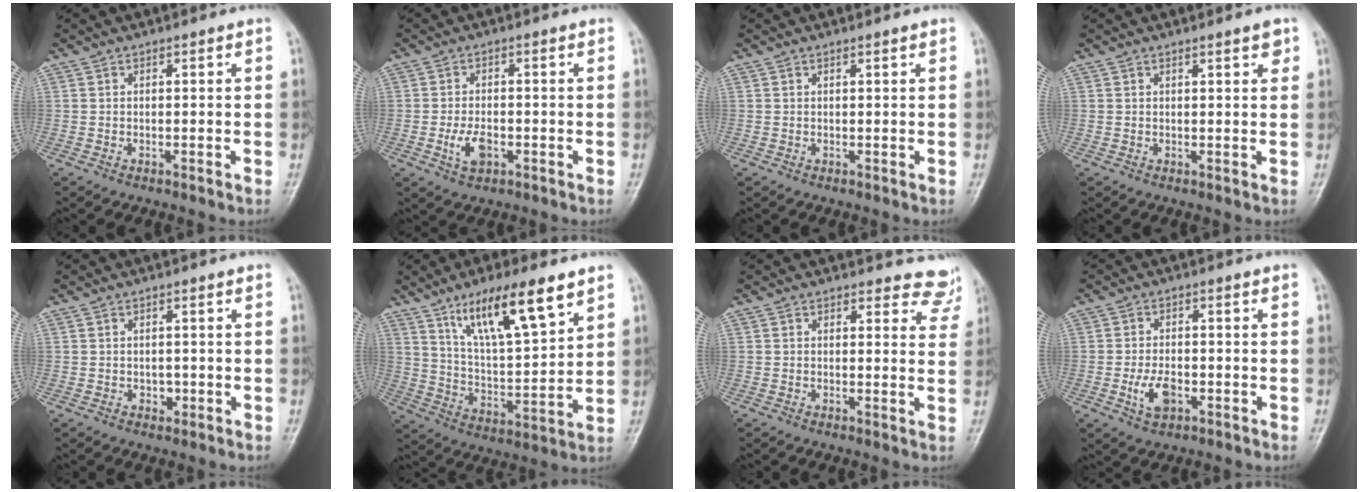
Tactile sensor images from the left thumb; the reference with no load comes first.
{"total": 4.5, "force": [-1.4, 2.6, 3.4], "torque": [-0.063, 0.003, -0.022]}
{"total": 0.6, "force": [0.4, 0.0, 0.4], "torque": [-0.008, -0.001, 0.007]}
{"total": 2.0, "force": [1.3, 0.5, 1.5], "torque": [-0.016, -0.005, 0.015]}
{"total": 1.5, "force": [-0.2, 1.3, 0.8], "torque": [-0.005, 0.002, 0.000]}
{"total": 16.3, "force": [9.8, 4.1, 12.3], "torque": [-0.195, -0.042, 0.182]}
{"total": 6.1, "force": [5.6, 2.5, 0.1], "torque": [0.046, -0.031, 0.036]}
{"total": 5.0, "force": [-1.6, 2.9, 3.8], "torque": [-0.070, 0.005, -0.026]}